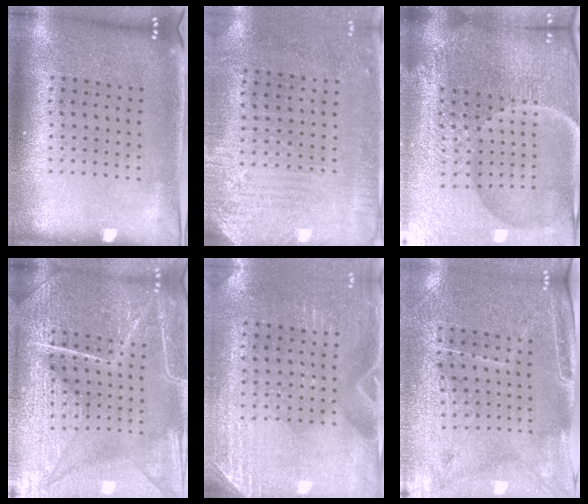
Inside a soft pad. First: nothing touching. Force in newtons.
{"total": 2.9, "press": 2.4, "slide": 1.6}
{"total": 6.8, "press": 6.0, "slide": 3.0}
{"total": 7.0, "press": 6.9, "slide": 0.8}
{"total": 2.8, "press": 2.6, "slide": 1.0}
{"total": 3.3, "press": 3.1, "slide": 1.1}